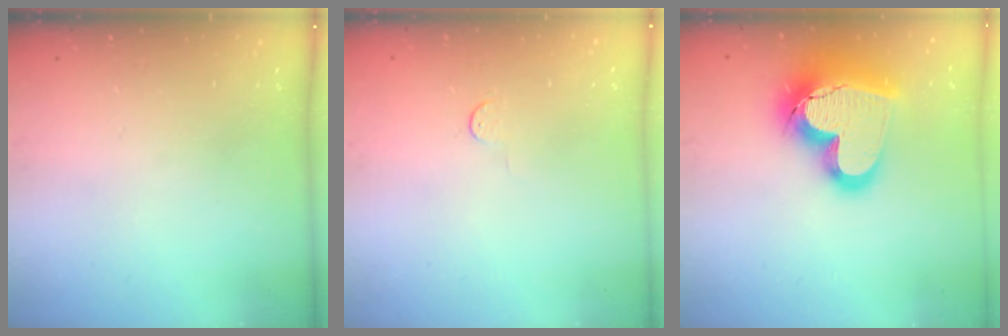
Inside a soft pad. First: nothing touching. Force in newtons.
{"total": 2.8, "press": 2.8, "slide": 0.4}
{"total": 21.8, "press": 21.7, "slide": 1.8}